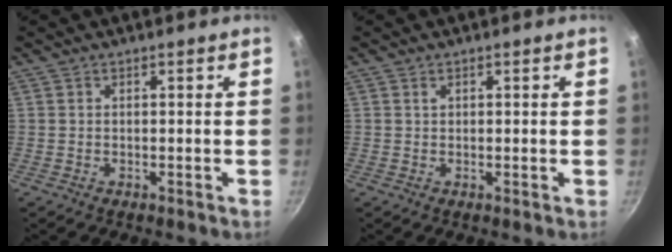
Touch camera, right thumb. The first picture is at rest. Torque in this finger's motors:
{"motor_torque": [-0.46, 0.28, -0.38, -0.16, 0.01]}